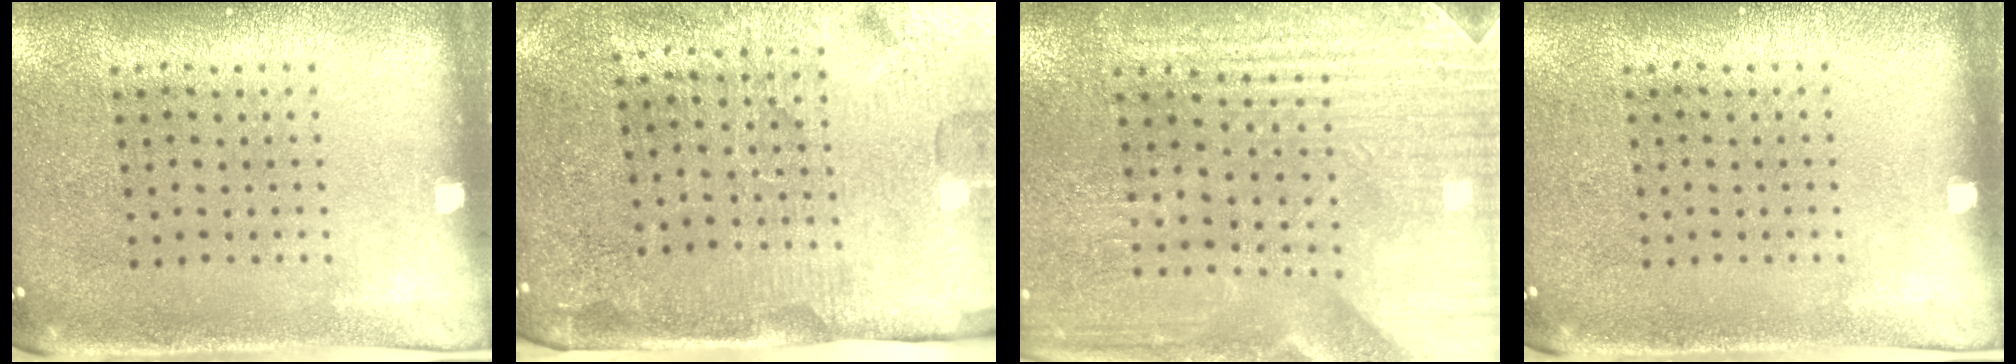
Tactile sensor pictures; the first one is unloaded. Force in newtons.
{"total": 4.3, "press": 3.9, "slide": 1.9}
{"total": 3.2, "press": 3.2, "slide": 0.3}
{"total": 0.0}